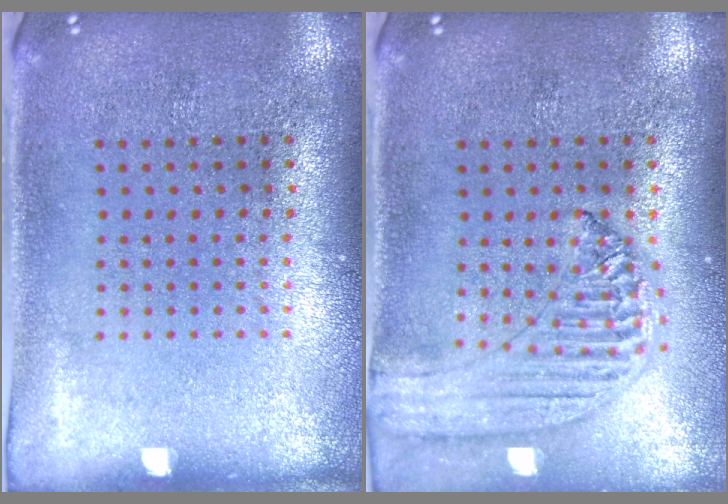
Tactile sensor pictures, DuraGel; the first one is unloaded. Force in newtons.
{"total": 1.3, "press": 1.3, "slide": 0.1}